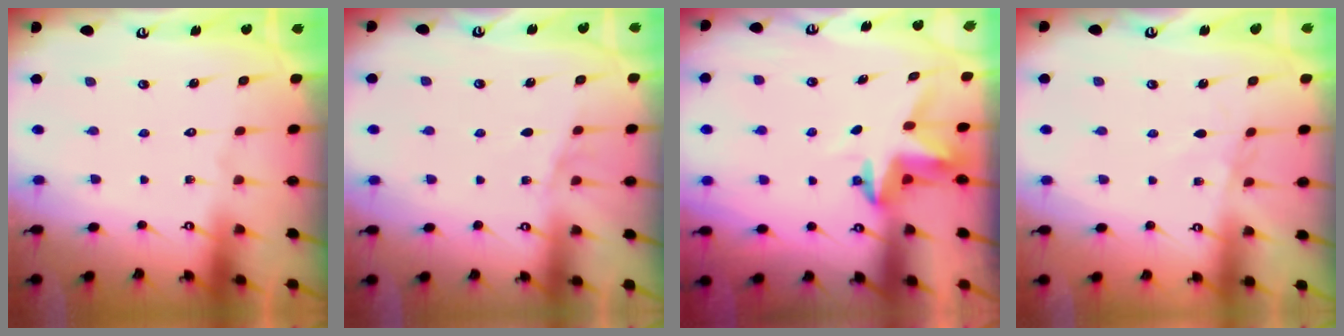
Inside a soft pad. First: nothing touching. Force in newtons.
{"total": 5.2, "press": 4.5, "slide": 2.6}
{"total": 3.7, "press": 3.7, "slide": 0.3}
{"total": 2.1, "press": 2.1, "slide": 0.5}